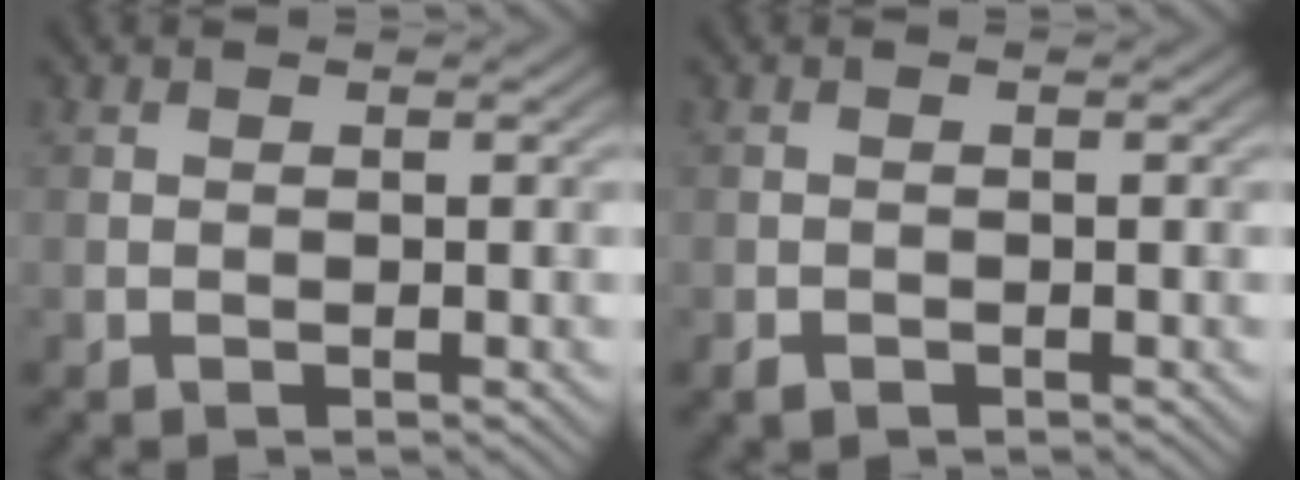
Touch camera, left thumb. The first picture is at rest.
{"total": 0.9, "force": [-0.6, 0.6, 0.3], "torque": [-0.005, -0.003, -0.011]}